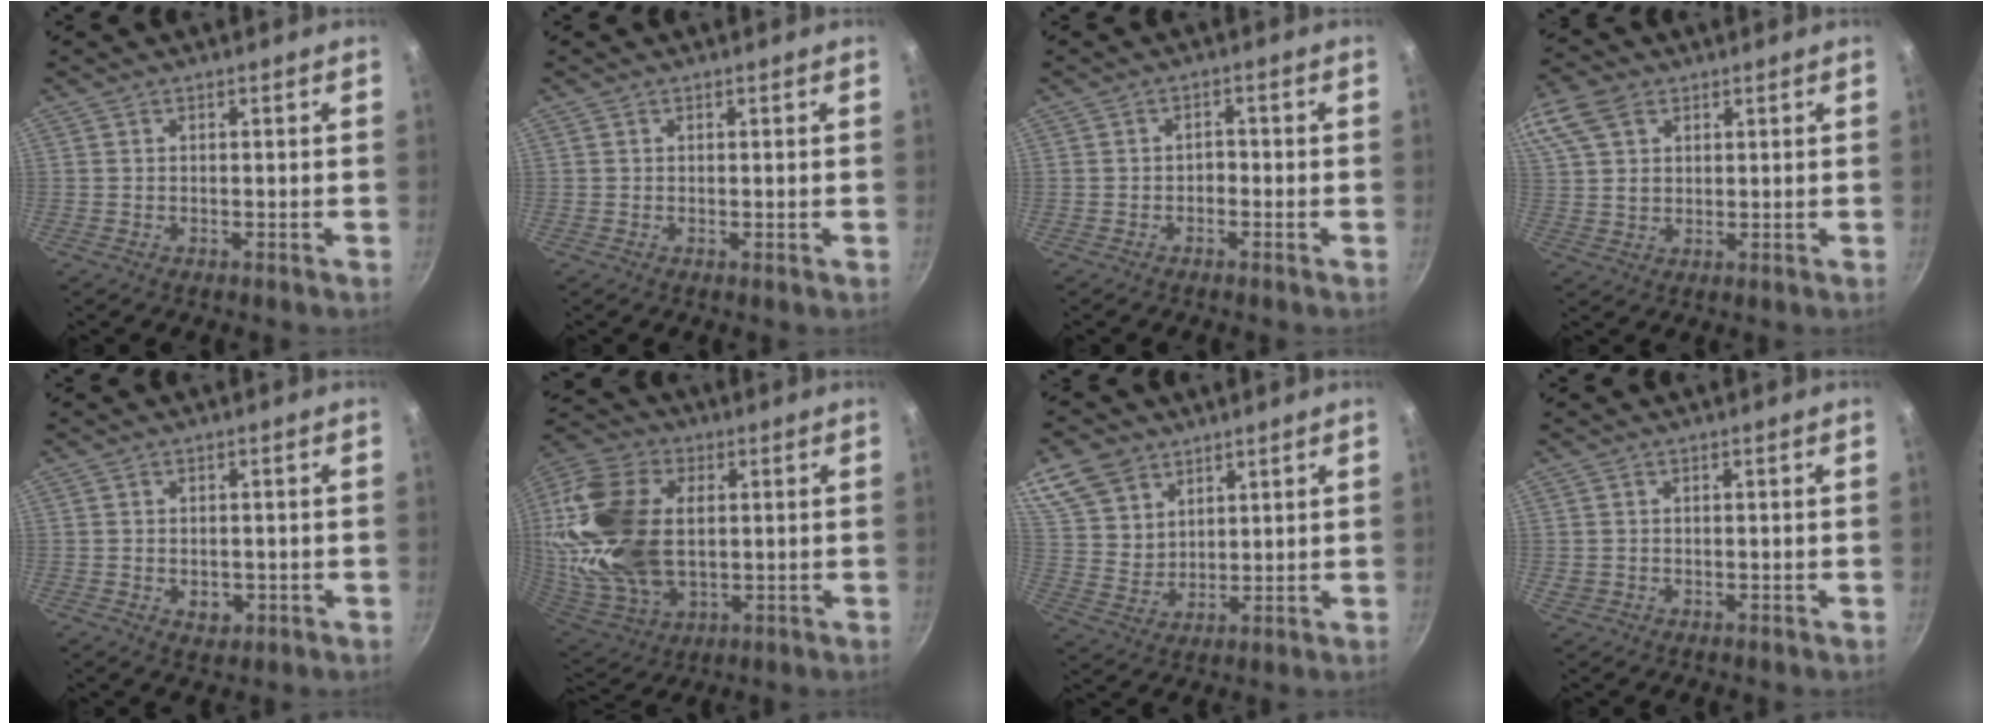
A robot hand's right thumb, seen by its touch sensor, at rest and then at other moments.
{"total": 0.0}
{"total": 1.8, "force": [-0.8, 1.2, 1.0], "torque": [-0.004, 0.014, -0.014]}
{"total": 13.3, "force": [6.2, 9.2, 7.3], "torque": [-0.163, 0.021, 0.122]}
{"total": 3.5, "force": [-0.8, 2.6, 2.2], "torque": [-0.025, 0.002, -0.006]}
{"total": 25.8, "force": [2.7, 16.4, 19.7], "torque": [-0.404, -0.005, 0.055]}
{"total": 10.7, "force": [6.4, 7.4, 4.2], "torque": [-0.057, -0.021, 0.132]}
{"total": 1.4, "force": [-0.2, 1.2, 0.6], "torque": [-0.008, 0.001, -0.004]}